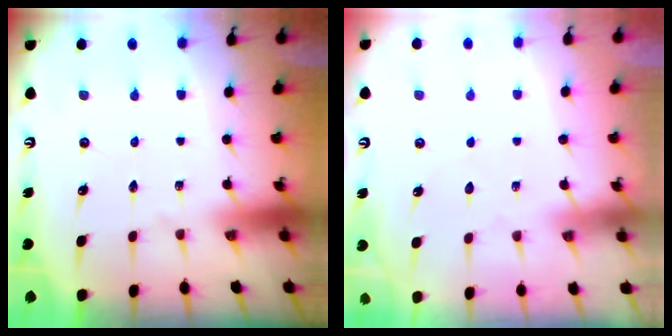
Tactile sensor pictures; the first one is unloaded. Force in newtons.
{"total": 2.5, "press": 2.5, "slide": 0.4}